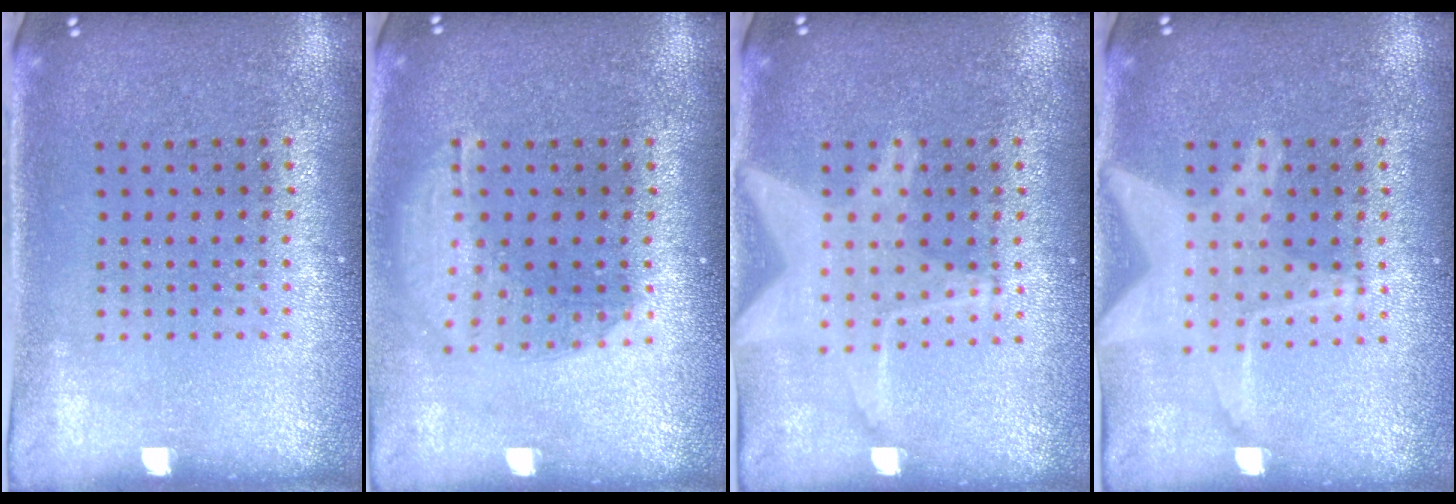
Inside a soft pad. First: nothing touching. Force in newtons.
{"total": 1.5, "press": 1.3, "slide": 0.9}
{"total": 1.8, "press": 1.8, "slide": 0.1}
{"total": 1.8, "press": 1.8, "slide": 0.1}